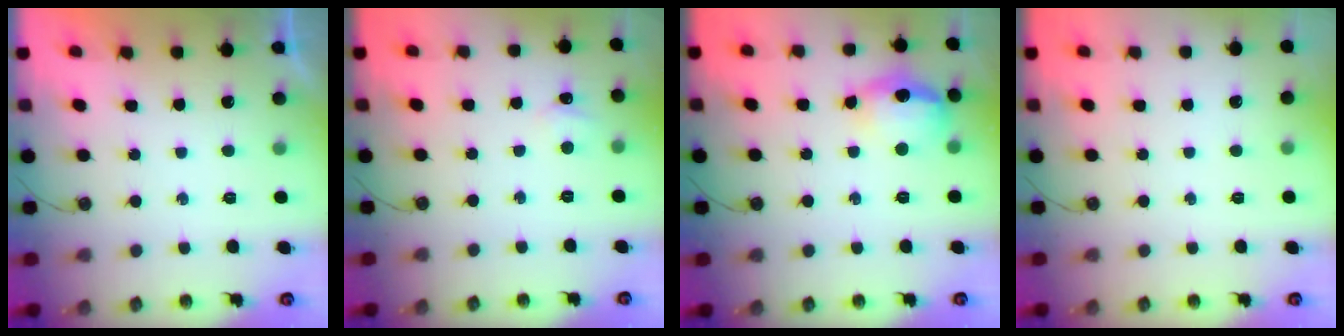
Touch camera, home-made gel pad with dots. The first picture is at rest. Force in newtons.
{"total": 2.8, "press": 2.8, "slide": 0.3}
{"total": 15.1, "press": 15.1, "slide": 1.2}
{"total": 0.0}